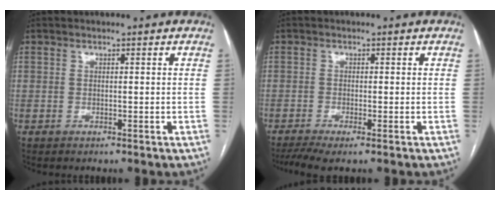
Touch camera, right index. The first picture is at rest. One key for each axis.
{"total": 4.5, "fx": -3.0, "fy": 0.5, "fz": 3.3, "tx": -0.062, "ty": -0.011, "tz": -0.054}